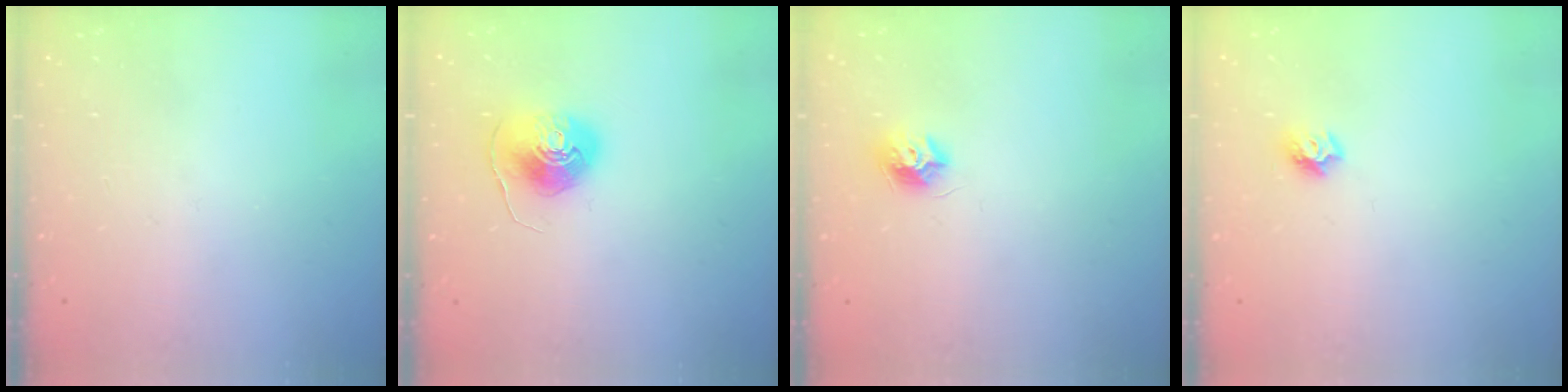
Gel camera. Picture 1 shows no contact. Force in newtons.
{"total": 9.1, "press": 9.1, "slide": 0.4}
{"total": 7.9, "press": 7.9, "slide": 0.4}
{"total": 7.0, "press": 7.0, "slide": 0.7}